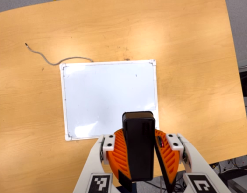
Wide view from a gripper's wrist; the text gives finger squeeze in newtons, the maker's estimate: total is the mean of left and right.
{"total": 10.6, "left": 10.4, "right": 10.7}